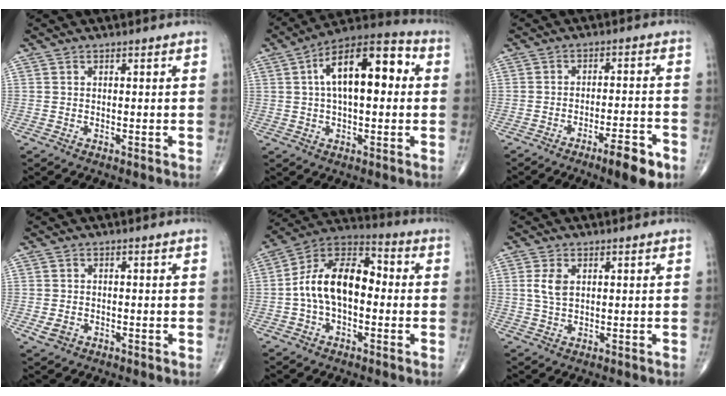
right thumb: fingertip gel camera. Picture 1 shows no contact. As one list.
[{"total": 16.4, "force": [2.9, 7.6, 14.3], "torque": [-0.209, 0.033, 0.036]}, {"total": 8.1, "force": [-4.8, 1.7, 6.2], "torque": [-0.091, 0.023, -0.070]}, {"total": 2.4, "force": [-0.9, 1.8, 1.2], "torque": [-0.021, 0.002, -0.011]}, {"total": 14.8, "force": [-0.8, 8.7, 11.9], "torque": [-0.196, 0.045, -0.029]}, {"total": 3.5, "force": [0.9, 2.4, 2.4], "torque": [-0.039, -0.003, 0.019]}]